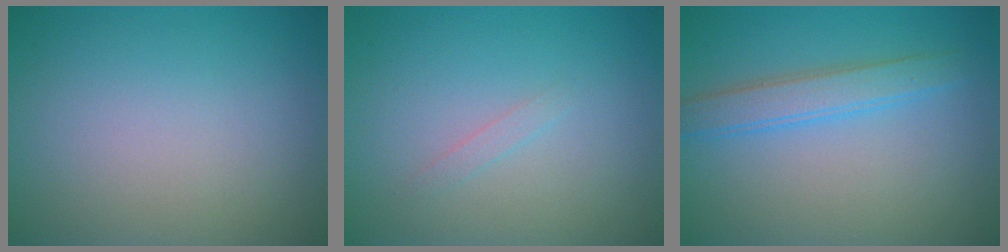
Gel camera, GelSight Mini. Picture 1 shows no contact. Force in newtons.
{"total": 0.7, "press": 0.7, "slide": 0.0}
{"total": 3.0, "press": 2.9, "slide": 0.2}